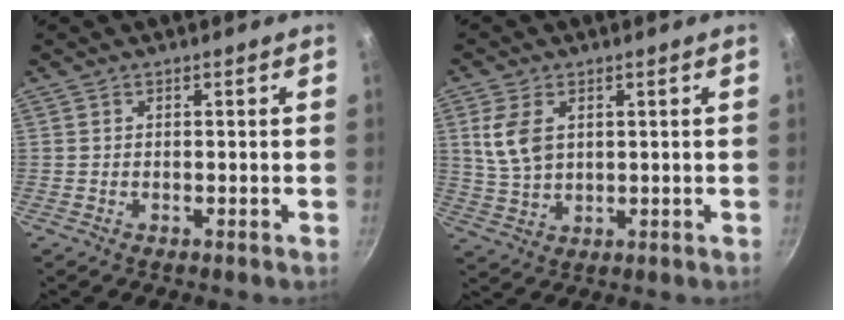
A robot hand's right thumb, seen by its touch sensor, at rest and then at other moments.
{"total": 7.2, "force": [2.1, 4.6, 5.1], "torque": [-0.097, -0.011, 0.047]}